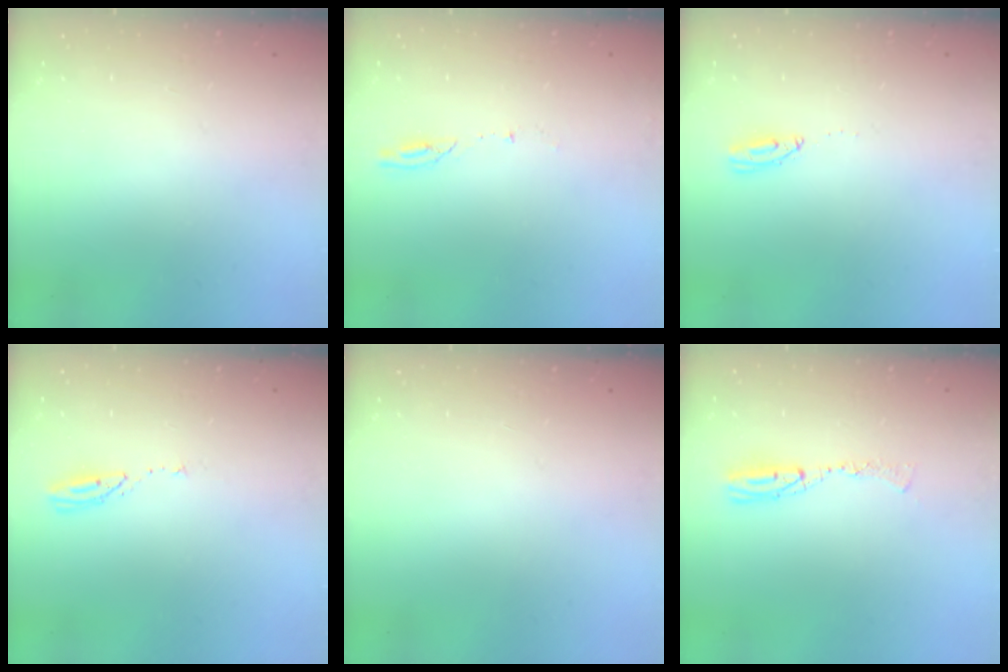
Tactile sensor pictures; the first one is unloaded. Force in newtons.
{"total": 5.5, "press": 5.4, "slide": 0.7}
{"total": 4.1, "press": 4.1, "slide": 0.3}
{"total": 4.0, "press": 4.0, "slide": 0.4}
{"total": 0.0}
{"total": 8.1, "press": 7.9, "slide": 1.7}